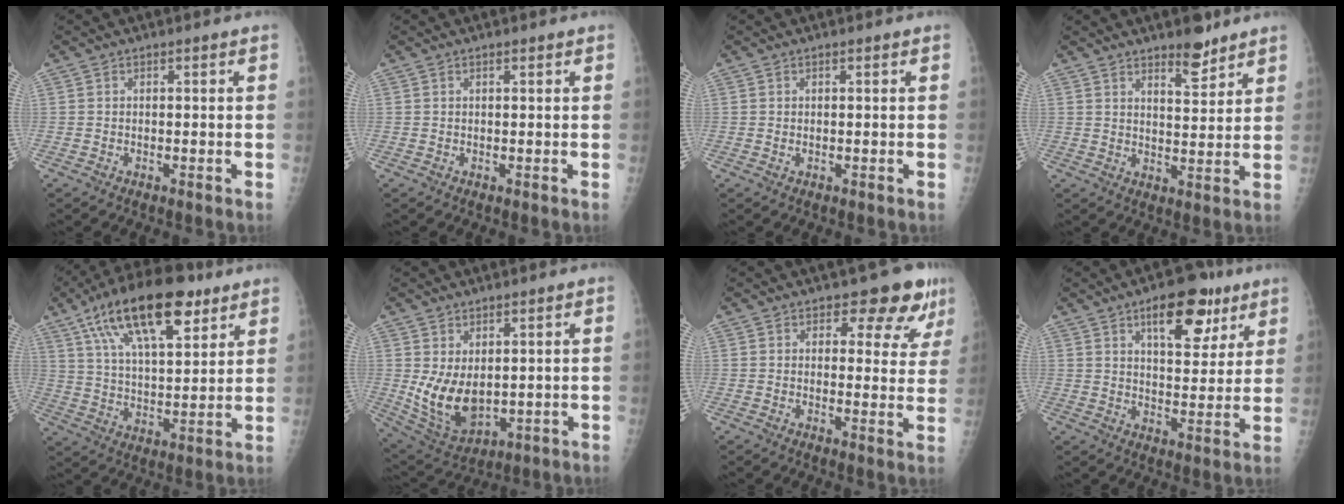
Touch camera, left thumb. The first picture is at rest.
{"total": 0.5, "force": [0.4, 0.1, 0.3], "torque": [-0.006, -0.001, 0.006]}
{"total": 0.7, "force": [0.3, 0.3, 0.5], "torque": [-0.012, 0.002, 0.007]}
{"total": 6.4, "force": [4.8, 2.1, 3.6], "torque": [-0.036, -0.037, 0.074]}
{"total": 21.2, "force": [11.7, 8.6, 15.5], "torque": [-0.244, -0.020, 0.202]}
{"total": 9.9, "force": [1.2, 5.9, 7.8], "torque": [-0.127, -0.025, 0.047]}
{"total": 8.9, "force": [6.5, 4.3, 4.3], "torque": [-0.014, -0.038, 0.070]}
{"total": 12.8, "force": [7.3, 6.0, 8.8], "torque": [-0.087, -0.028, 0.106]}